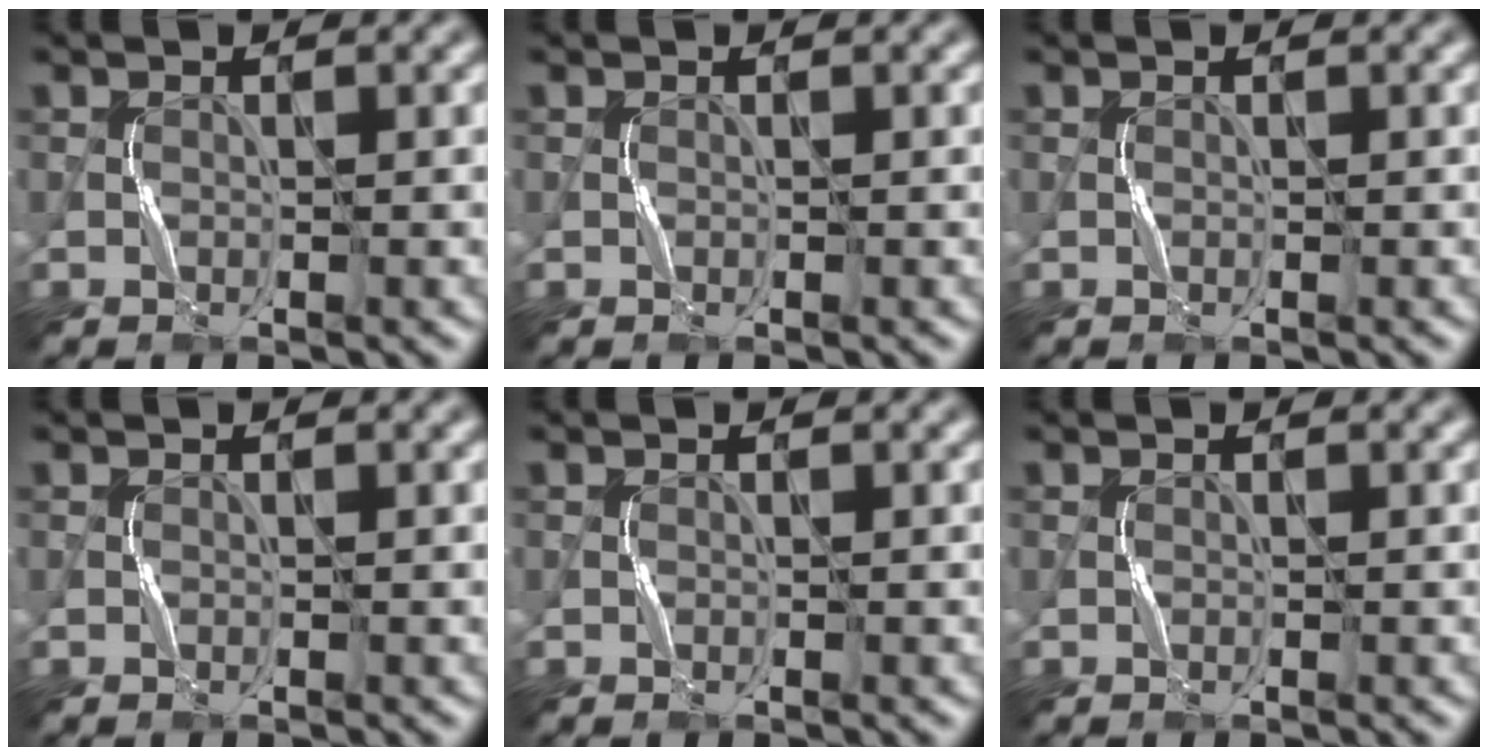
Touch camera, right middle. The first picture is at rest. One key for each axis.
{"total": 0.0}
{"total": 0.0}
{"total": 0.0}
{"total": 0.0}
{"total": 0.0}